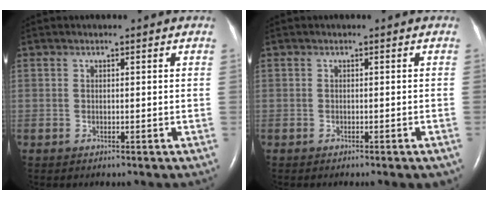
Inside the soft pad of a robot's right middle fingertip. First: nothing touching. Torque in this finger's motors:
{"motor_torque": [0.26, -0.24, 0.01, 0.04]}